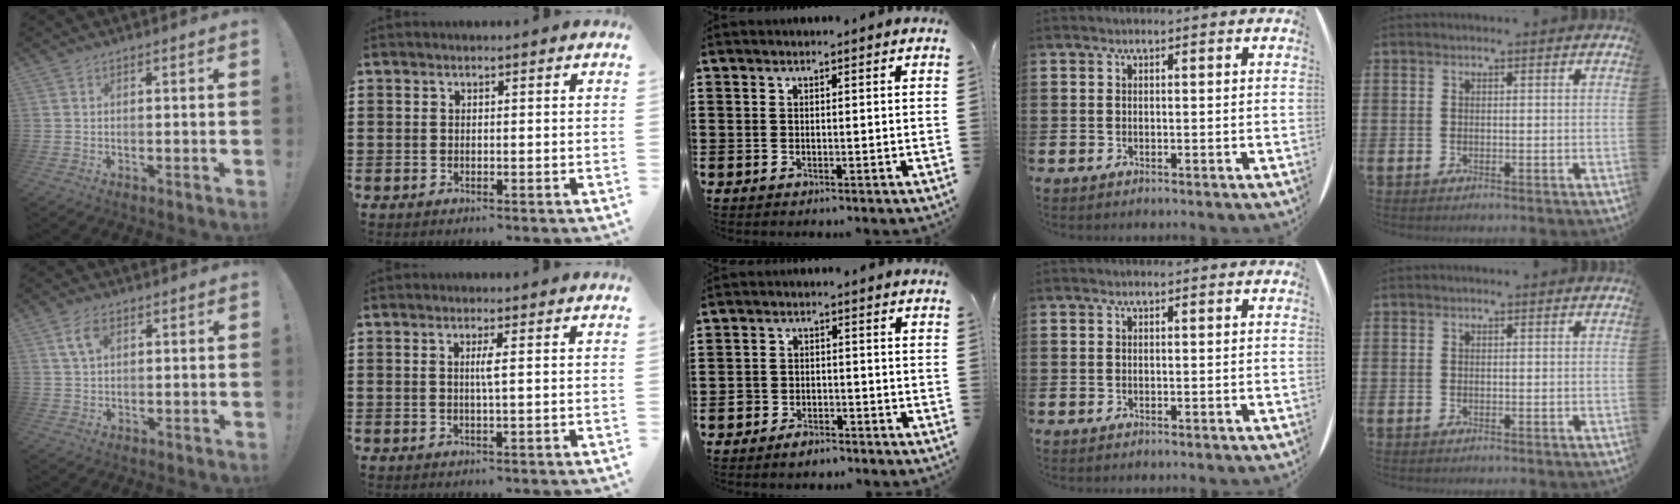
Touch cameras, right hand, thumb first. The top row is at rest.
{"thumb": {"total": 5.2, "force": [2.2, 3.0, 3.6], "torque": [-0.060, 0.000, 0.039]}, "index": {"total": 1.8, "force": [0.3, -0.3, 1.7], "torque": [-0.033, -0.003, 0.002]}, "middle": {"total": 2.5, "force": [-2.2, 1.1, 0.4], "torque": [-0.012, 0.007, -0.045]}}